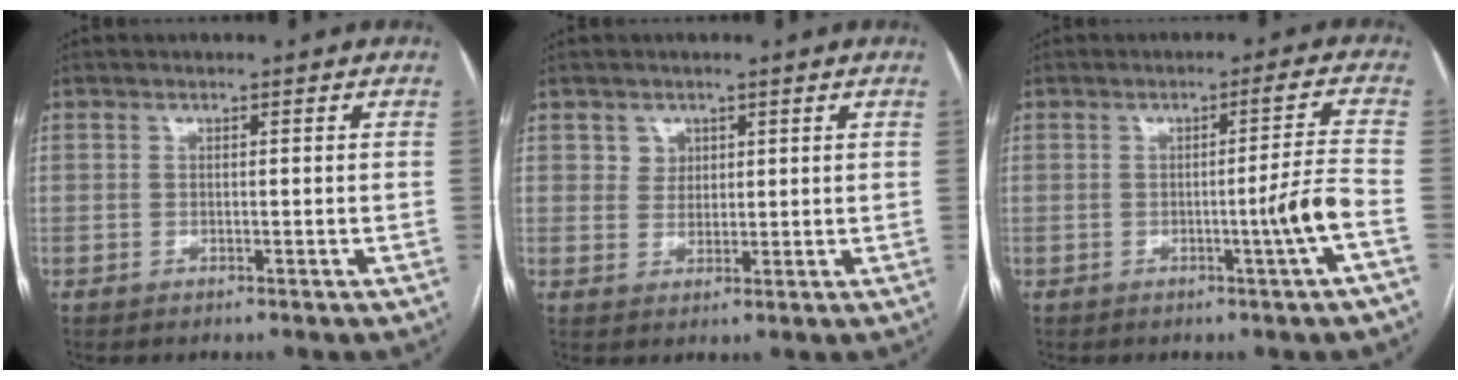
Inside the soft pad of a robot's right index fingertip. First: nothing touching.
{"total": 2.5, "force": [1.3, 2.1, 0.4], "torque": [0.000, 0.000, 0.020]}
{"total": 6.2, "force": [-2.0, -1.9, 5.5], "torque": [-0.075, -0.004, -0.031]}